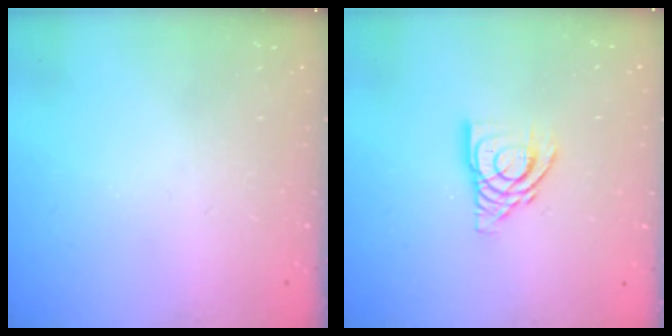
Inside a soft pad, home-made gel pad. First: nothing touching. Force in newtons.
{"total": 11.8, "press": 11.7, "slide": 1.1}